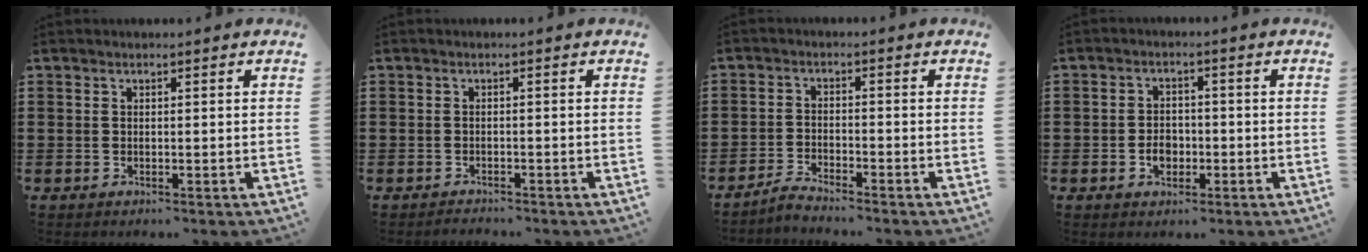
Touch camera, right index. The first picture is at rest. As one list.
[{"total": 1.1, "force": [-1.1, 0.1, 0.0], "torque": [-0.004, 0.002, -0.023]}, {"total": 2.2, "force": [-2.2, -0.1, 0.2], "torque": [-0.007, 0.008, -0.045]}, {"total": 3.3, "force": [-1.0, 2.5, 1.9], "torque": [-0.032, -0.001, -0.022]}]